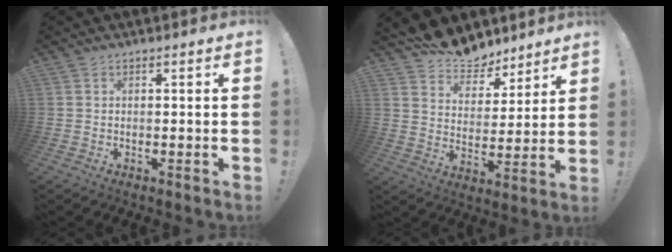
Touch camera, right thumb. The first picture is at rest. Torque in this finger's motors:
{"motor_torque": [-0.48, 0.56, 0.07, 0.11, 0.00]}